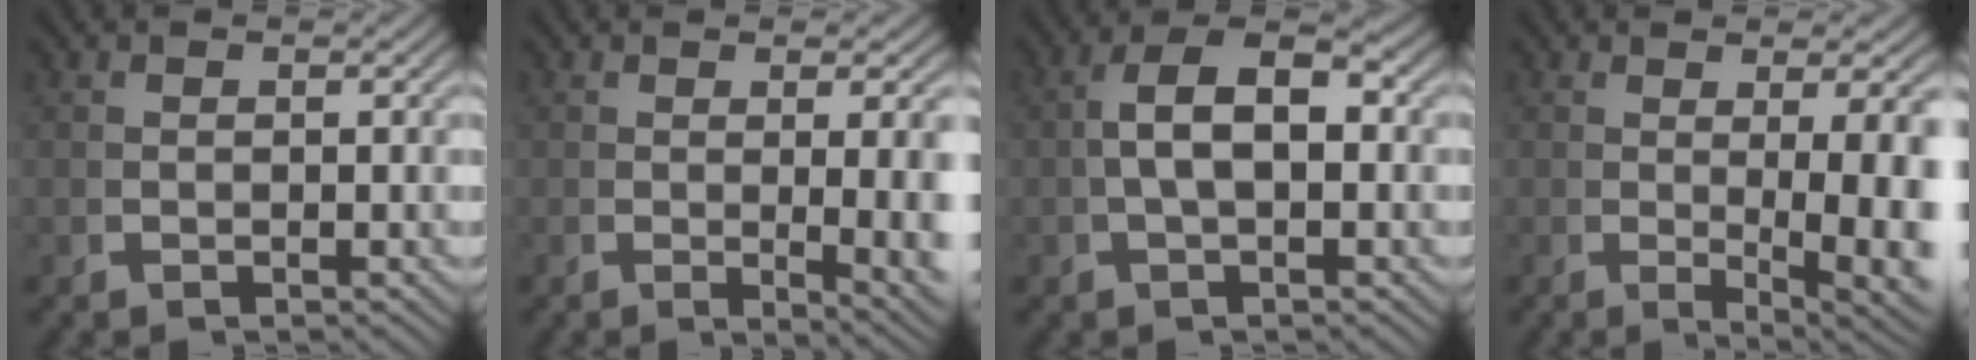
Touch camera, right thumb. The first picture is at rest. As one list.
[{"total": 4.7, "force": [-0.7, 1.3, 4.4], "torque": [-0.066, -0.012, -0.002]}, {"total": 6.0, "force": [0.6, 3.0, 5.1], "torque": [-0.086, -0.001, 0.009]}, {"total": 6.7, "force": [-0.7, 2.4, 6.2], "torque": [-0.090, -0.017, 0.001]}]